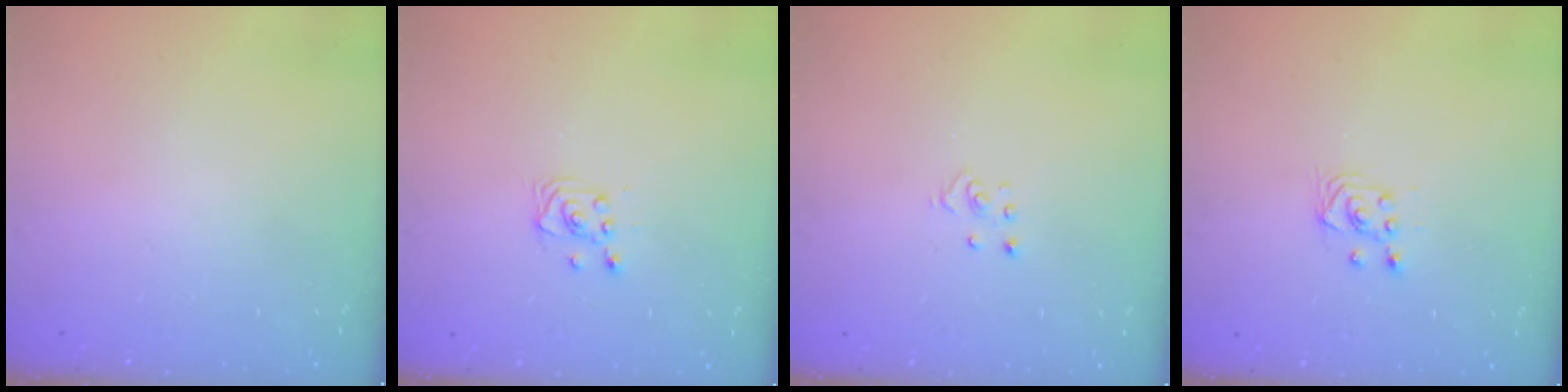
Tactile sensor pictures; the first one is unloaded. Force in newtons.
{"total": 2.9, "press": 2.9, "slide": 0.4}
{"total": 2.8, "press": 2.8, "slide": 0.3}
{"total": 2.9, "press": 2.7, "slide": 1.0}